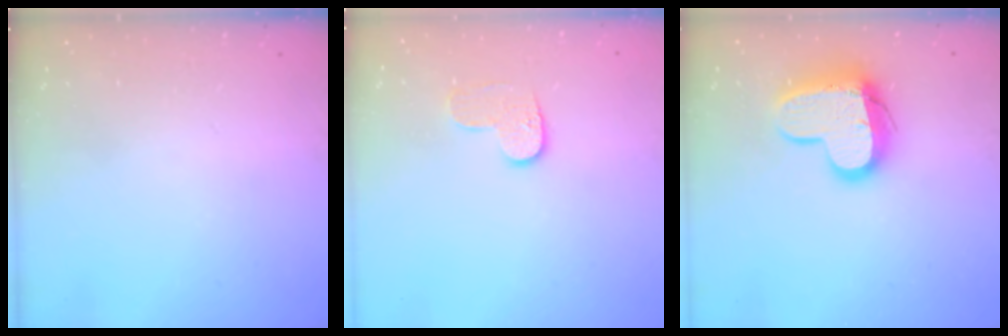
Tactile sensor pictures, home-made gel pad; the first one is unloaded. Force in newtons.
{"total": 6.8, "press": 6.8, "slide": 0.1}
{"total": 13.5, "press": 13.5, "slide": 1.2}